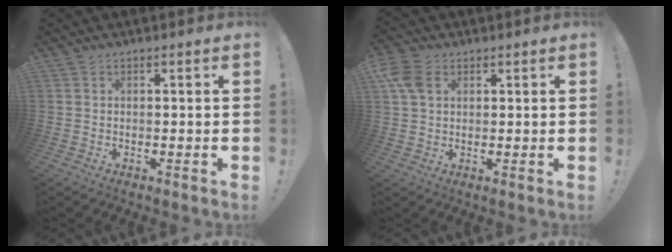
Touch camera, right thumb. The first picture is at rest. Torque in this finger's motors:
{"motor_torque": [0.91, 1.17, 0.19, 0.04, 0.02]}